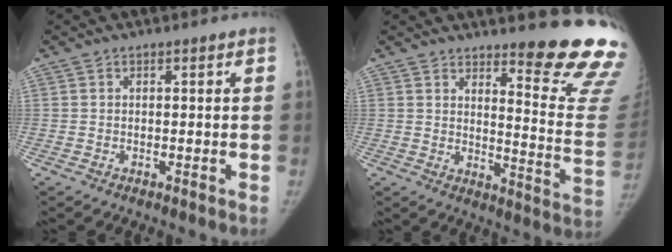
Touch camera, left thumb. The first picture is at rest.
{"total": 17.5, "force": [14.6, 1.9, 9.4], "torque": [-0.090, -0.171, 0.175]}